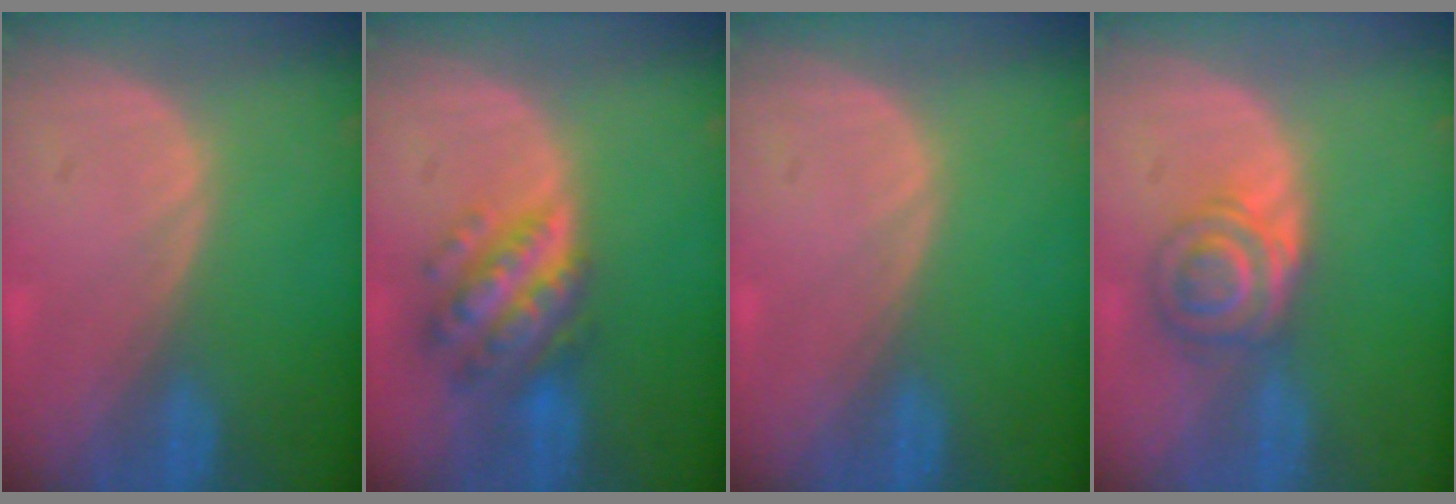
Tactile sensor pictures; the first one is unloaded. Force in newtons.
{"total": 7.4, "press": 7.4, "slide": 0.5}
{"total": 0.0}
{"total": 6.1, "press": 5.6, "slide": 2.4}